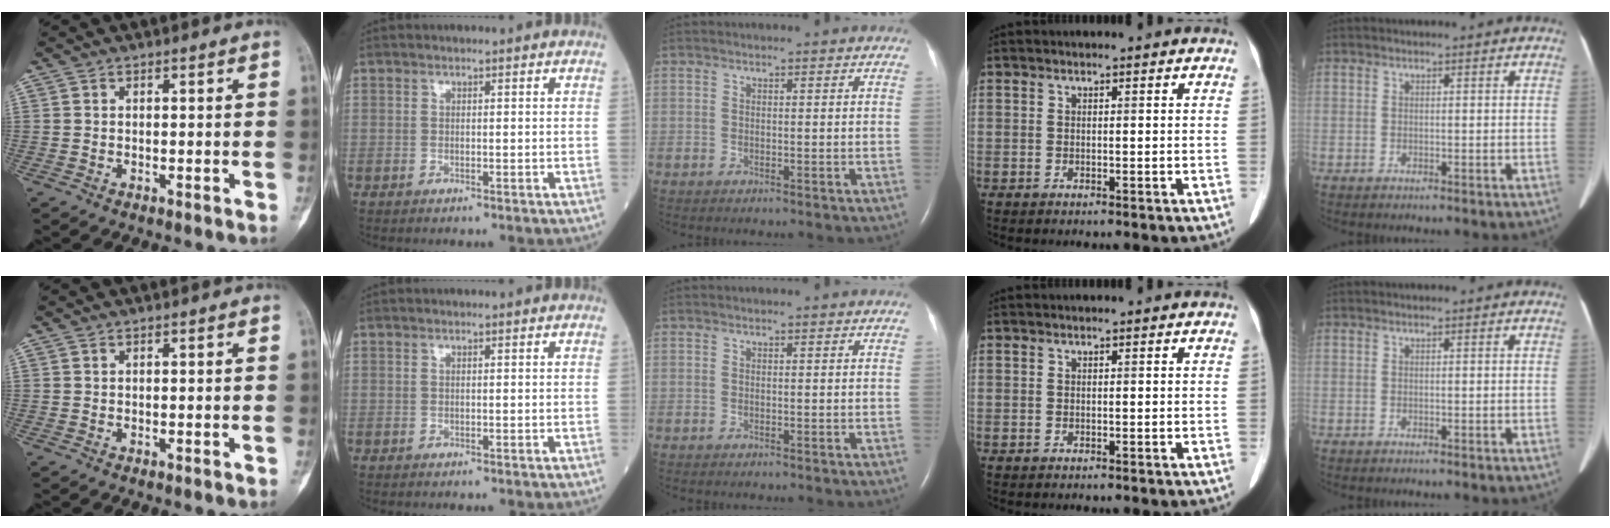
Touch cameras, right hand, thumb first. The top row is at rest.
{}